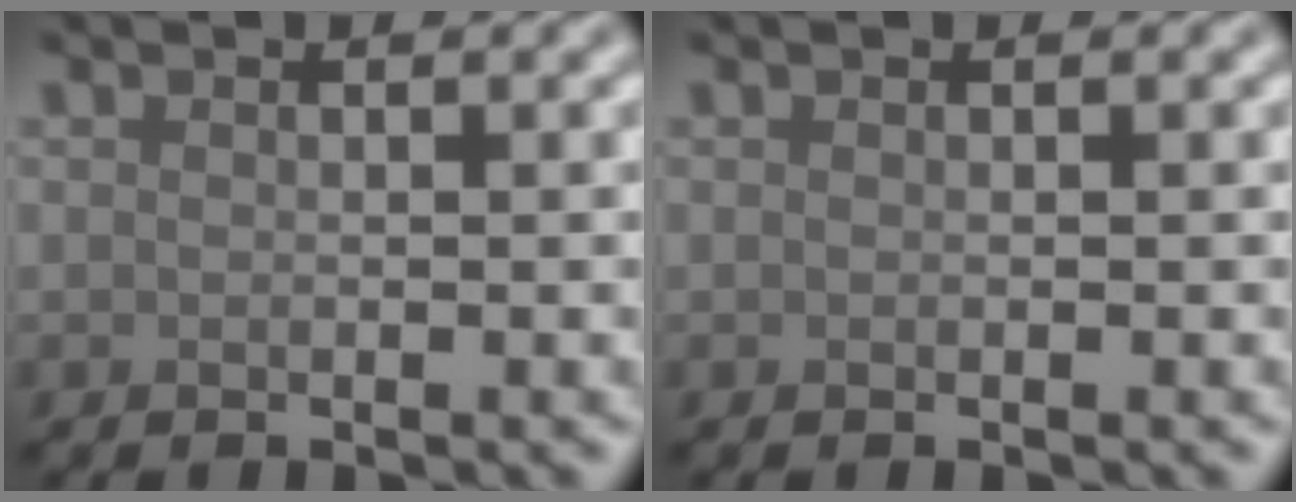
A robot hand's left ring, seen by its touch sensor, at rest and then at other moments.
{"total": 0.0}